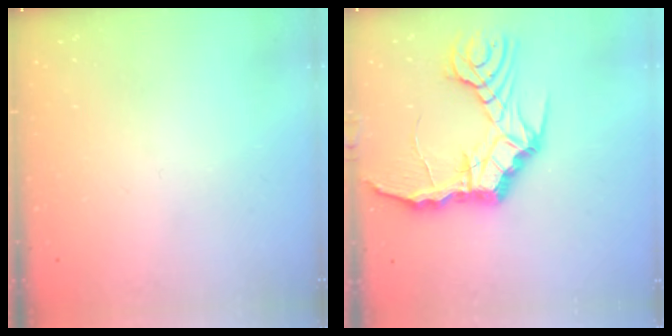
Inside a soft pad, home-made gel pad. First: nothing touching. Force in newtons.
{"total": 13.5, "press": 13.4, "slide": 1.7}